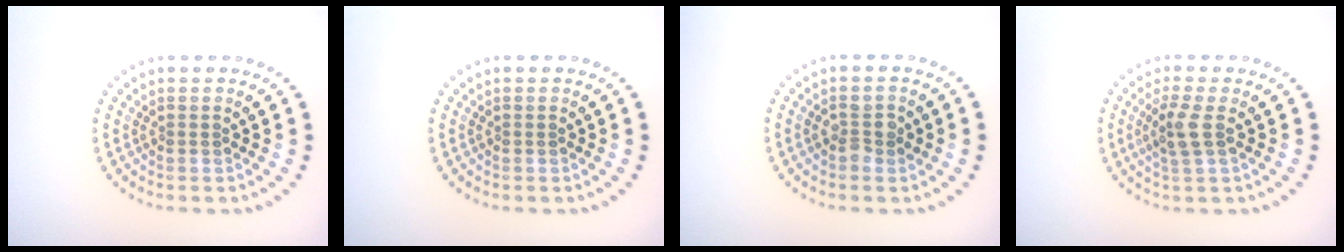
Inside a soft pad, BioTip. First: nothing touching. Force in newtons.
{"total": 0.0}
{"total": 1.4, "press": 1.4, "slide": 0.2}
{"total": 2.6, "press": 2.4, "slide": 1.2}